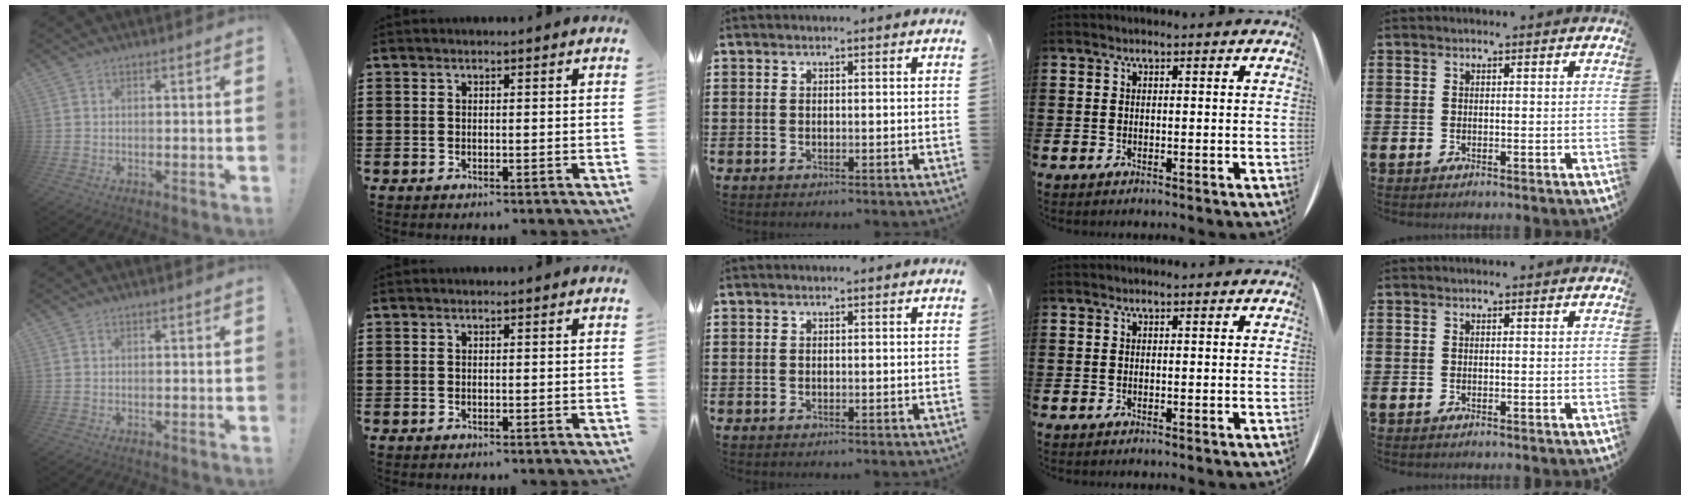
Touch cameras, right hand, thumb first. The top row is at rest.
{}